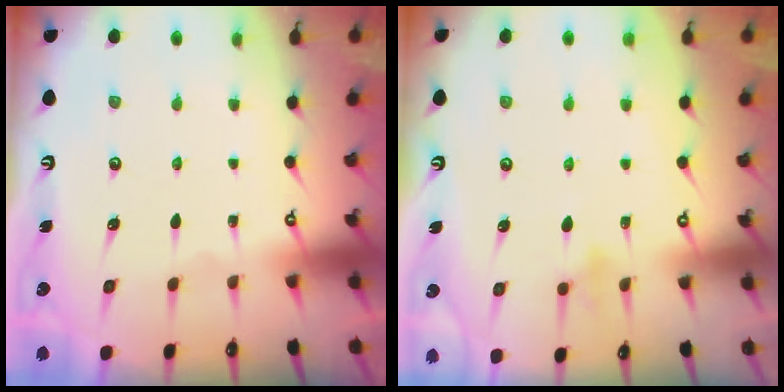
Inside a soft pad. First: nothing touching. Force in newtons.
{"total": 9.1, "press": 9.0, "slide": 1.7}